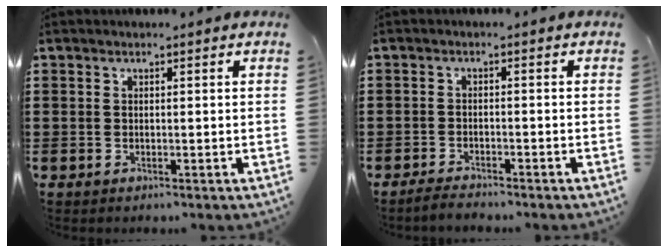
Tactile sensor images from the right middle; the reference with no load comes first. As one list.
[{"total": 1.8, "force": [-1.8, 0.1, 0.2], "torque": [-0.009, 0.000, -0.037]}]